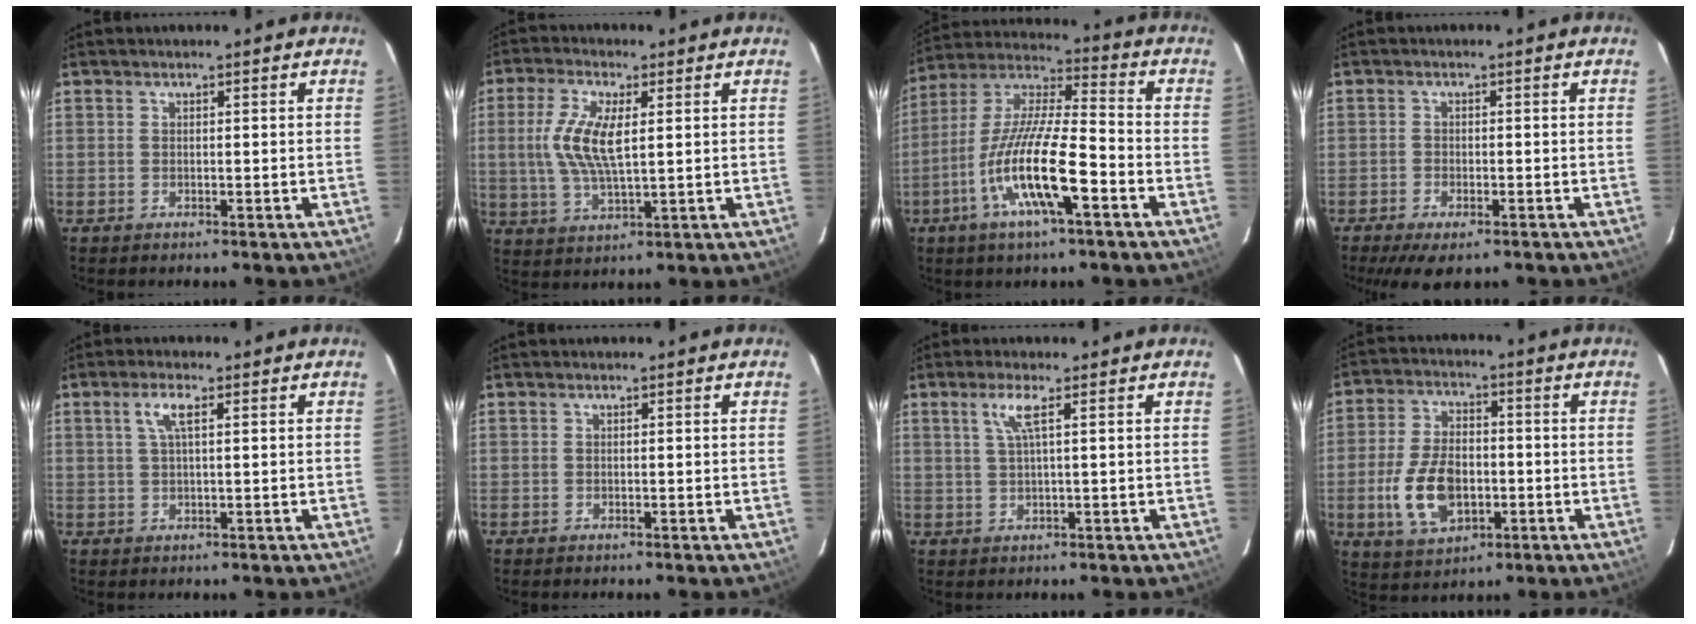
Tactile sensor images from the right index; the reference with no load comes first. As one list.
[{"total": 9.7, "force": [1.5, 3.4, 8.9], "torque": [-0.185, 0.003, 0.031]}, {"total": 16.4, "force": [-6.8, 3.0, 14.6], "torque": [-0.287, -0.015, -0.135]}, {"total": 6.7, "force": [-4.7, 2.5, 4.0], "torque": [-0.099, -0.022, -0.078]}, {"total": 3.3, "force": [1.2, 0.7, 3.0], "torque": [-0.060, 0.007, 0.023]}, {"total": 0.0}, {"total": 3.3, "force": [1.4, -0.3, 3.0], "torque": [-0.061, 0.001, 0.029]}, {"total": 12.5, "force": [-3.0, 7.5, 9.5], "torque": [-0.199, 0.002, -0.044]}]